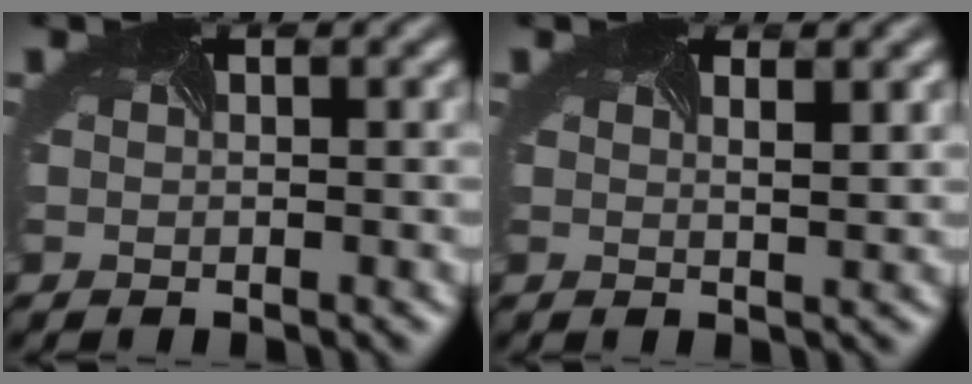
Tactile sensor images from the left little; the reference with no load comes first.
{"total": 2.0, "force": [1.2, 0.8, 1.4], "torque": [0.007, 0.011, -0.012]}